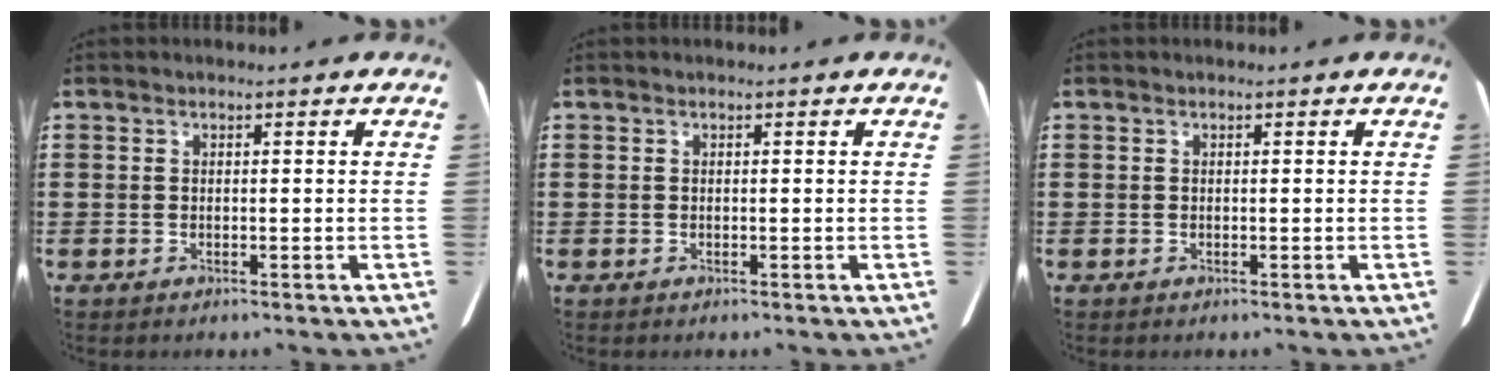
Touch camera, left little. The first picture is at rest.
{"total": 0.0}
{"total": 0.0}